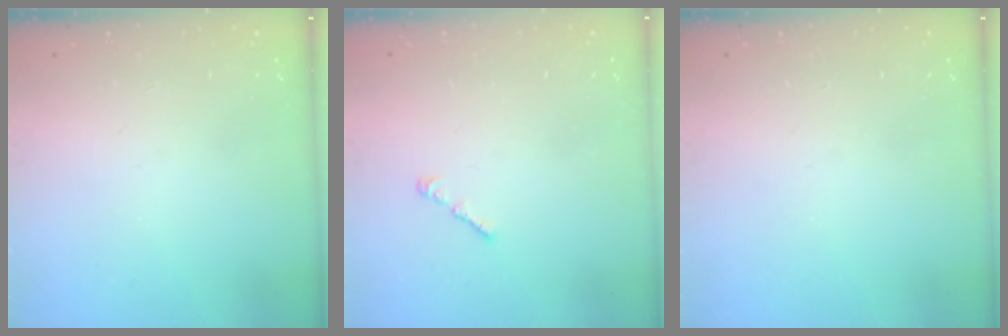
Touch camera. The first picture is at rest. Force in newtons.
{"total": 1.1, "press": 0.9, "slide": 0.5}
{"total": 0.0}